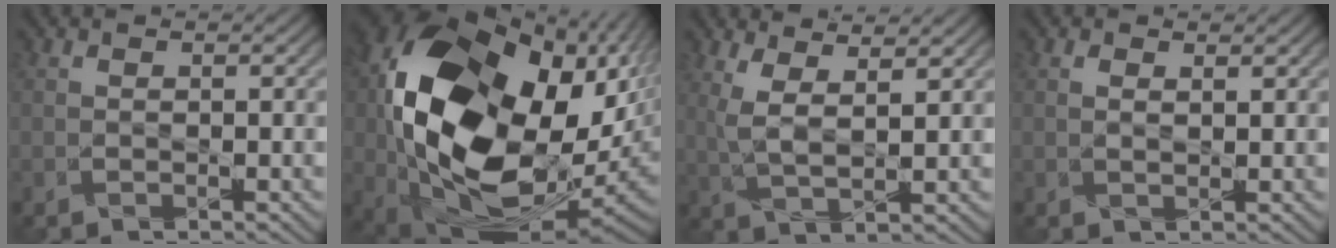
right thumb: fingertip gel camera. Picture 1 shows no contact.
{"total": 22.9, "force": [1.6, 14.8, 17.3], "torque": [-0.404, -0.047, 0.067]}
{"total": 4.9, "force": [3.0, 1.0, 3.7], "torque": [-0.094, 0.000, 0.065]}
{"total": 1.1, "force": [0.7, 0.3, 0.8], "torque": [-0.020, 0.000, 0.018]}